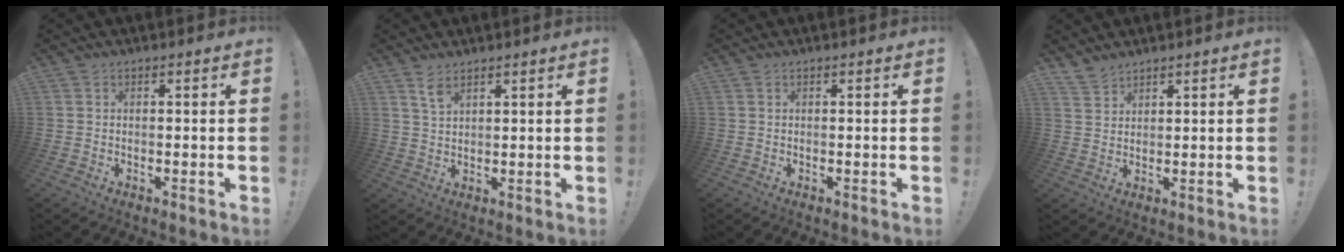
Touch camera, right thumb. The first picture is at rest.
{"total": 4.2, "force": [3.1, 1.7, 2.2], "torque": [-0.034, -0.021, 0.055]}
{"total": 0.0}
{"total": 3.7, "force": [3.4, 1.2, 0.9], "torque": [-0.017, -0.024, 0.066]}